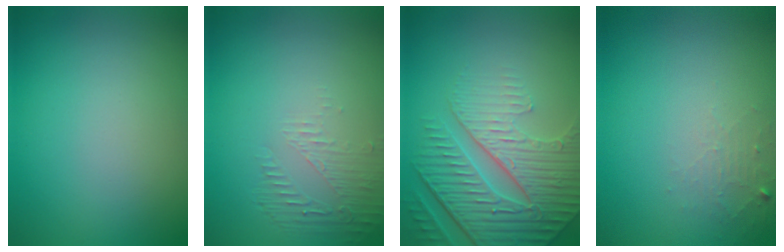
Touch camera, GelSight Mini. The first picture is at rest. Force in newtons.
{"total": 1.6, "press": 0.4, "slide": 1.6}
{"total": 7.6, "press": 5.7, "slide": 5.1}
{"total": 1.3, "press": 1.3, "slide": 0.2}